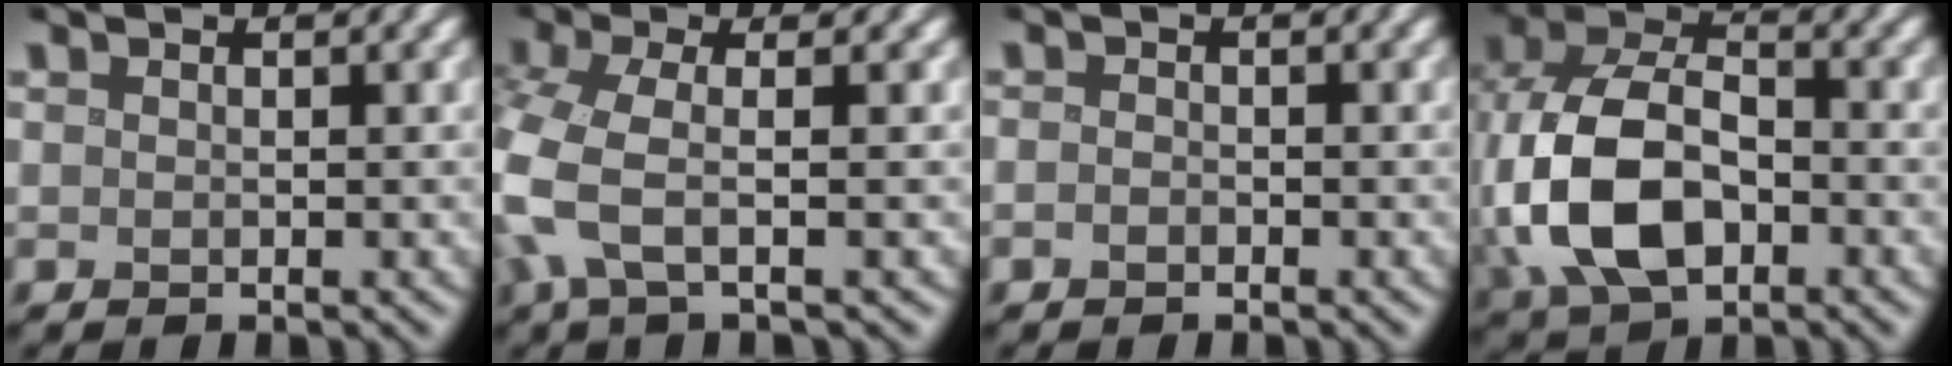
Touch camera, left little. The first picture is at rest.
{"total": 5.0, "force": [-1.5, 1.6, 4.5], "torque": [-0.108, -0.006, -0.038]}
{"total": 0.7, "force": [-0.5, 0.3, 0.3], "torque": [-0.005, -0.002, -0.010]}
{"total": 11.0, "force": [-2.2, 7.2, 8.0], "torque": [-0.198, -0.003, -0.053]}